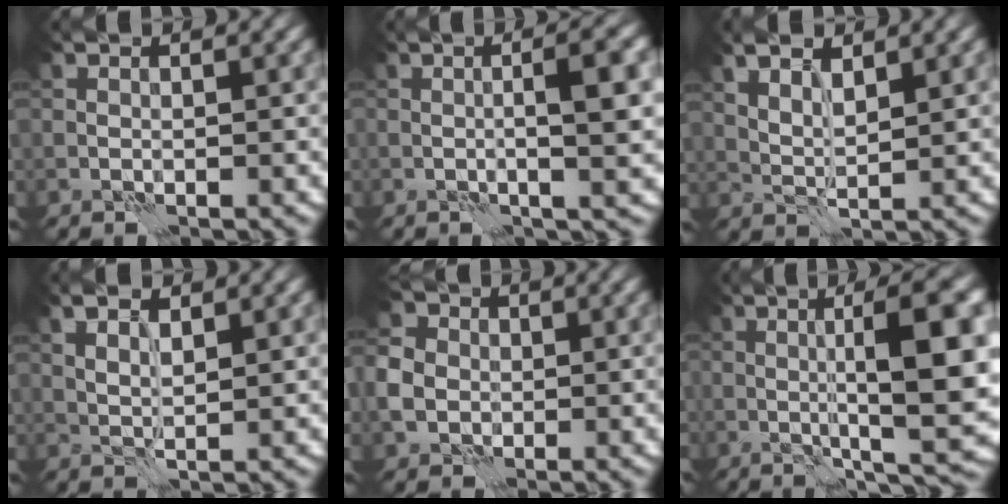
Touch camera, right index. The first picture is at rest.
{"total": 5.9, "force": [0.1, 1.6, 5.7], "torque": [-0.070, 0.011, -0.002]}
{"total": 3.6, "force": [2.1, 1.5, 2.5], "torque": [-0.046, 0.007, 0.033]}
{"total": 2.7, "force": [1.4, 1.1, 2.0], "torque": [-0.037, 0.001, 0.029]}
{"total": 4.8, "force": [-0.3, 4.3, 2.2], "torque": [-0.059, 0.005, -0.006]}
{"total": 11.0, "force": [0.6, 2.4, 10.8], "torque": [-0.141, 0.009, 0.010]}